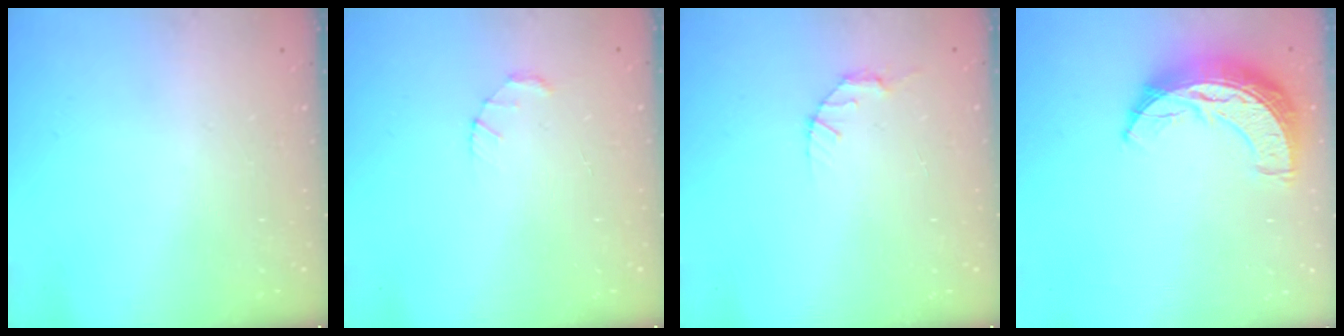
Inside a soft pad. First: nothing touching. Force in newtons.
{"total": 1.5, "press": 1.5, "slide": 0.3}
{"total": 2.8, "press": 2.8, "slide": 0.4}
{"total": 14.1, "press": 14.1, "slide": 0.6}